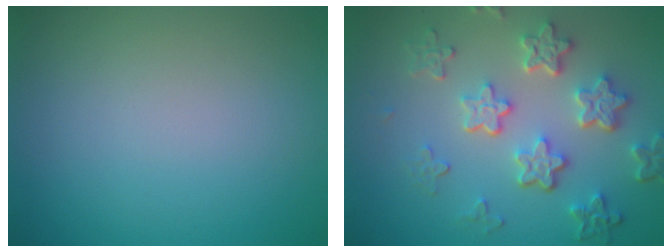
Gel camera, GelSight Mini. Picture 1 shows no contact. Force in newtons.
{"total": 5.7, "press": 4.3, "slide": 3.7}